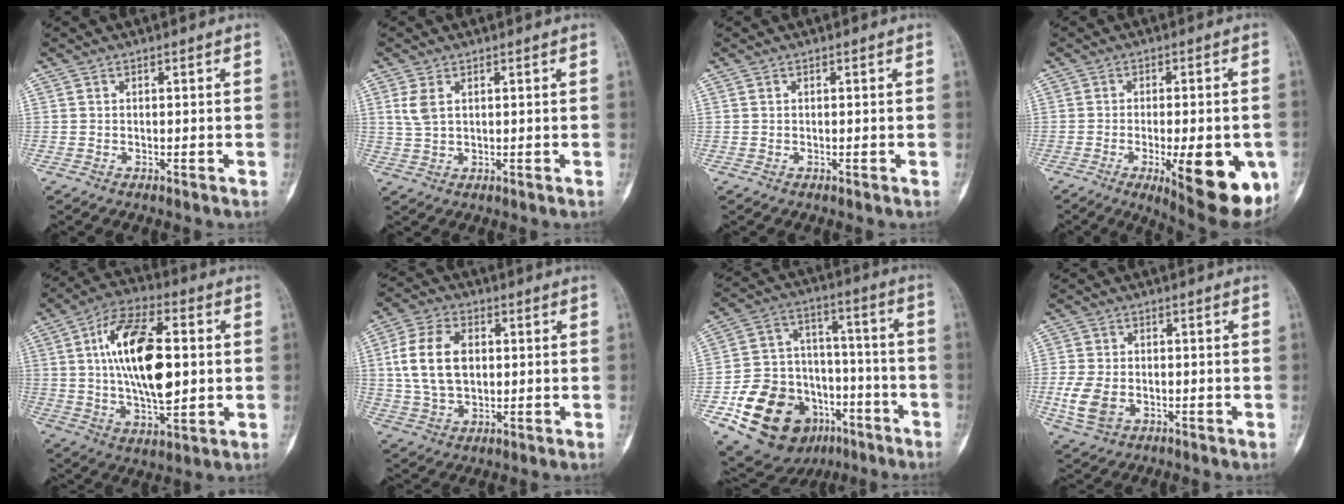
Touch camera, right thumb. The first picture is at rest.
{"total": 3.3, "force": [1.2, 1.8, 2.6], "torque": [-0.061, 0.003, 0.032]}
{"total": 0.0}
{"total": 17.7, "force": [-5.7, 5.9, 15.6], "torque": [-0.156, -0.006, -0.059]}
{"total": 19.3, "force": [2.2, 9.1, 16.9], "torque": [-0.279, 0.005, 0.037]}
{"total": 12.7, "force": [1.6, 8.5, 9.3], "torque": [-0.166, 0.007, 0.030]}
{"total": 24.0, "force": [-10.4, 17.1, 13.2], "torque": [-0.206, 0.092, -0.155]}
{"total": 7.3, "force": [-1.8, 5.1, 4.9], "torque": [-0.104, -0.001, -0.031]}